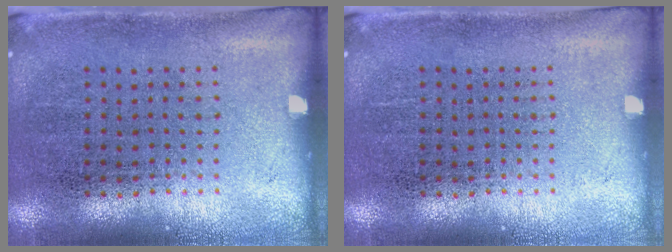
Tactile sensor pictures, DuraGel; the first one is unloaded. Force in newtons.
{"total": 0.0}